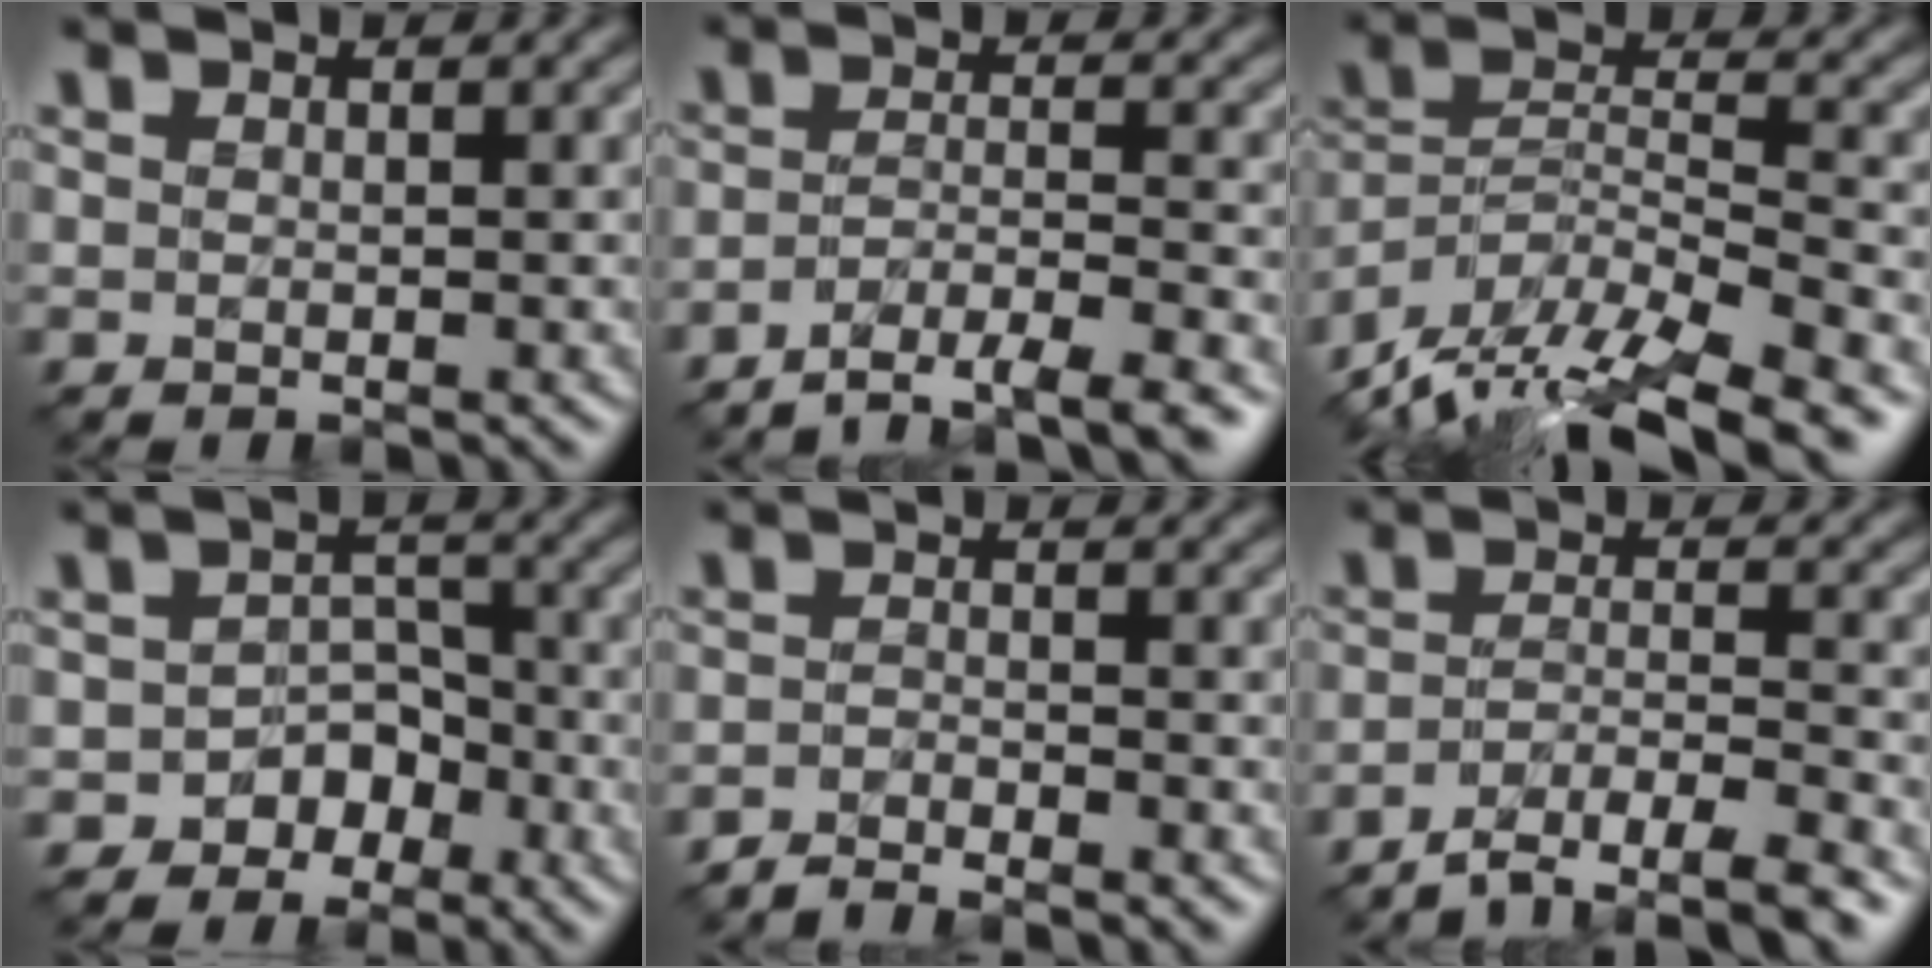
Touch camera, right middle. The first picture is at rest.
{"total": 5.2, "force": [-4.3, 1.0, 2.8], "torque": [-0.043, 0.000, -0.072]}
{"total": 13.0, "force": [-10.9, 3.5, 6.1], "torque": [-0.113, -0.008, -0.175]}
{"total": 3.6, "force": [-2.4, 2.5, 0.8], "torque": [0.002, 0.009, -0.039]}
{"total": 2.6, "force": [-2.6, 0.2, 0.6], "torque": [-0.004, -0.005, -0.053]}
{"total": 4.7, "force": [-3.9, 0.9, 2.4], "torque": [-0.041, -0.002, -0.070]}